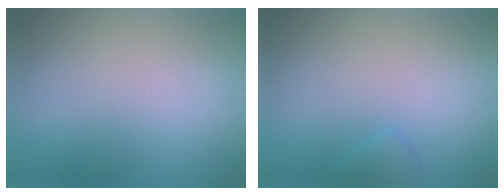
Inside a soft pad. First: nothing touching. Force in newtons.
{"total": 1.0, "press": 1.0, "slide": 0.2}